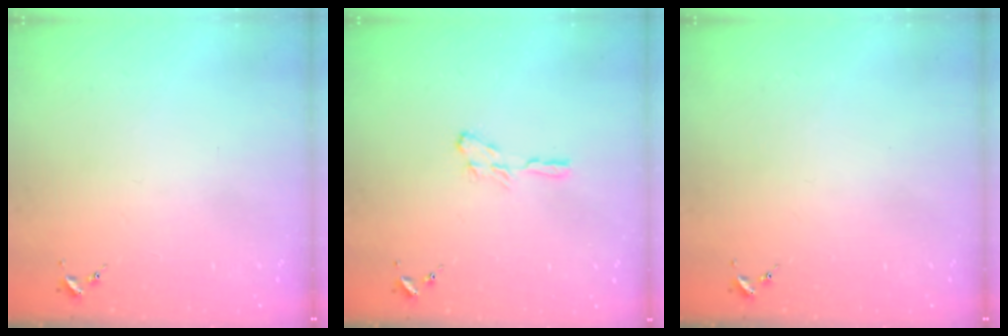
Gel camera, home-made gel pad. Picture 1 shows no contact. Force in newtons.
{"total": 4.3, "press": 4.3, "slide": 0.5}
{"total": 0.0}